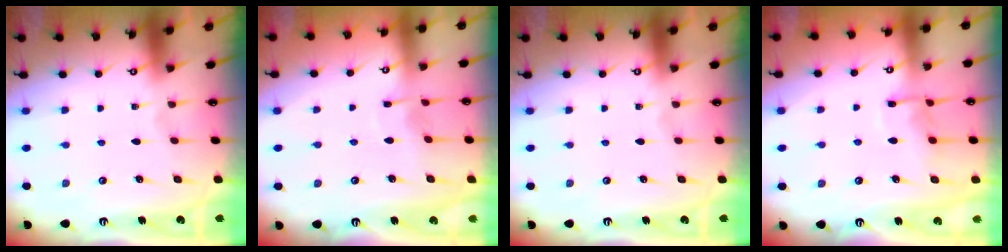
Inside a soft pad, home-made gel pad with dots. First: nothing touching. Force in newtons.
{"total": 2.8, "press": 2.8, "slide": 0.3}
{"total": 0.0}
{"total": 8.2, "press": 8.1, "slide": 0.9}